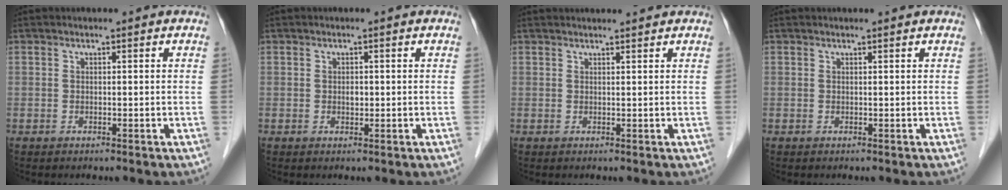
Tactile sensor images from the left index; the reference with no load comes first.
{"total": 0.9, "force": [0.1, 0.6, 0.7], "torque": [-0.012, 0.001, 0.001]}
{"total": 3.9, "force": [3.7, -0.1, 1.2], "torque": [-0.015, 0.019, 0.047]}
{"total": 0.8, "force": [0.8, -0.1, 0.2], "torque": [-0.007, 0.005, 0.013]}